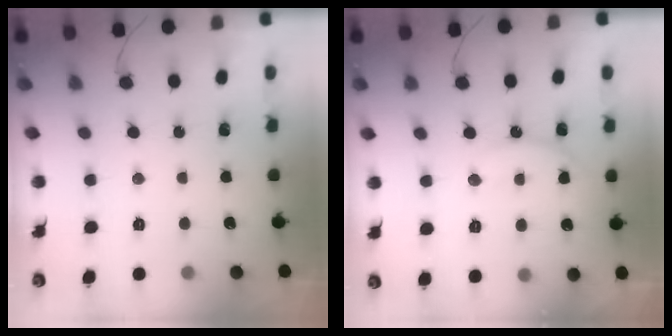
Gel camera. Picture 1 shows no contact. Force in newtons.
{"total": 11.9, "press": 11.9, "slide": 0.8}